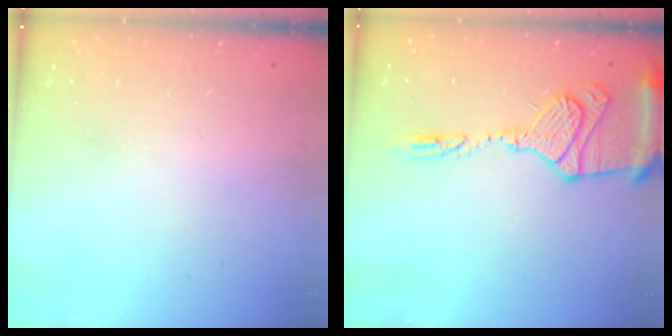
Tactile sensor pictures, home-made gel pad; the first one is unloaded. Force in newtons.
{"total": 14.7, "press": 14.6, "slide": 1.8}